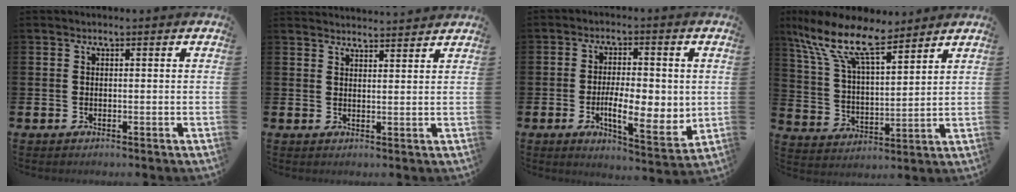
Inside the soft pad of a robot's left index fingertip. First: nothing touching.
{"total": 3.0, "force": [3.0, -0.2, -0.1], "torque": [0.001, -0.019, 0.054]}
{"total": 6.9, "force": [-1.0, 2.6, 6.3], "torque": [-0.088, -0.007, -0.021]}
{"total": 12.3, "force": [9.5, 4.1, 6.8], "torque": [-0.161, -0.041, 0.167]}